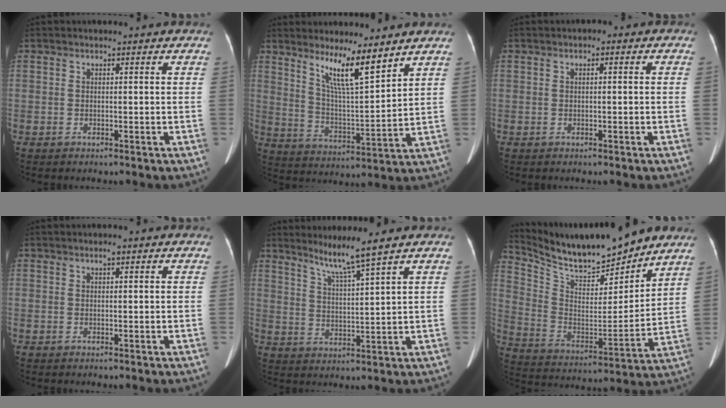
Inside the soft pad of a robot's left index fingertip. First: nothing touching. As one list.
[{"total": 9.4, "force": [6.9, 0.4, 6.4], "torque": [-0.122, -0.015, 0.130]}, {"total": 1.1, "force": [0.2, 0.6, 0.9], "torque": [-0.016, 0.008, 0.001]}, {"total": 0.8, "force": [0.5, 0.1, 0.6], "torque": [-0.011, 0.002, 0.009]}, {"total": 6.4, "force": [4.9, -1.7, 3.6], "torque": [-0.072, -0.014, 0.095]}, {"total": 19.3, "force": [17.3, 3.4, 7.8], "torque": [-0.152, -0.008, 0.289]}]